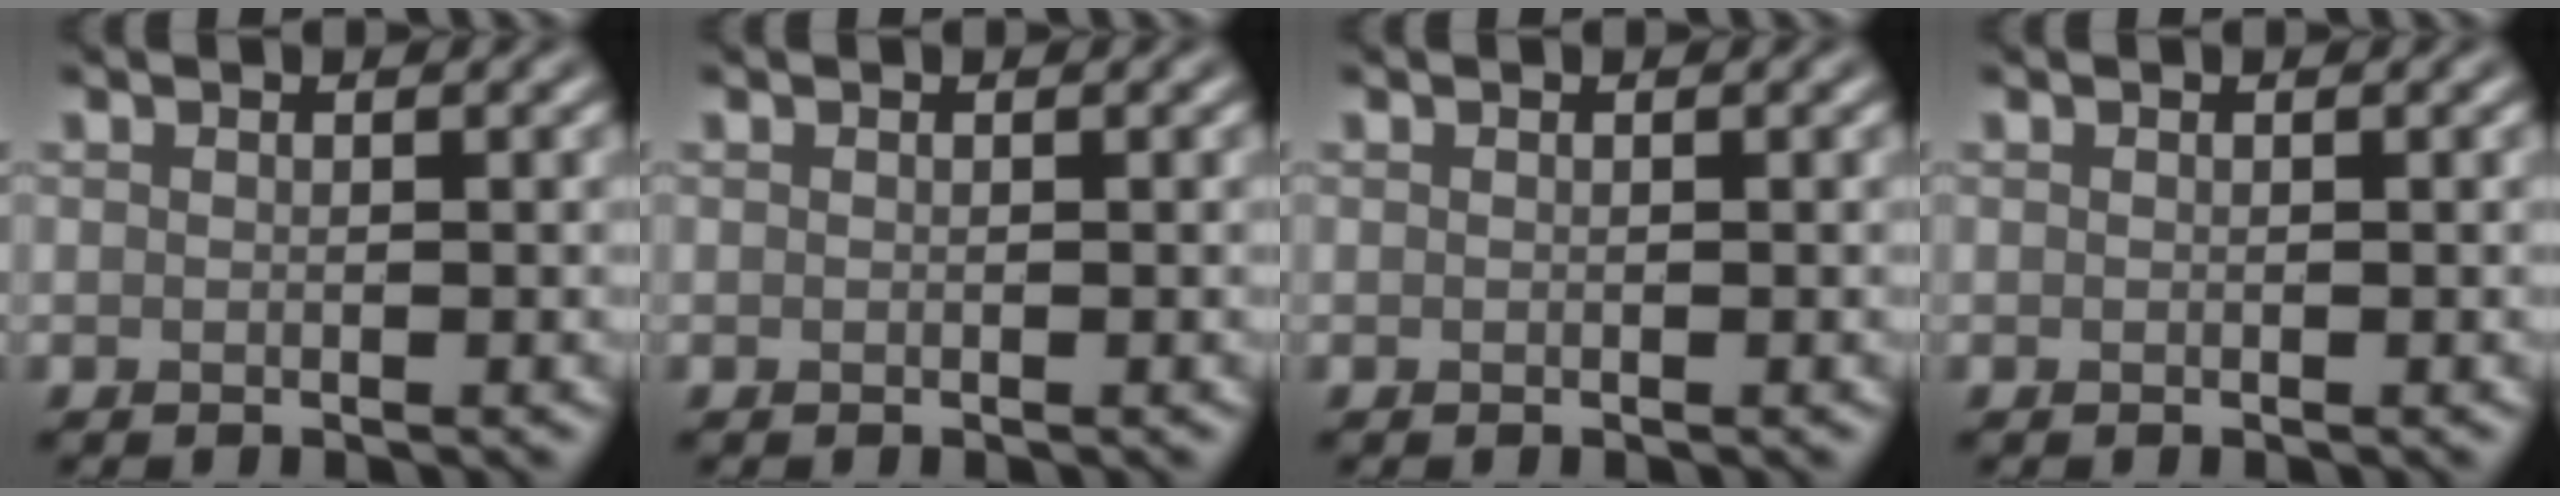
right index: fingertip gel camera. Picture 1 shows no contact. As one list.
[{"total": 0.0}, {"total": 0.0}, {"total": 0.0}]